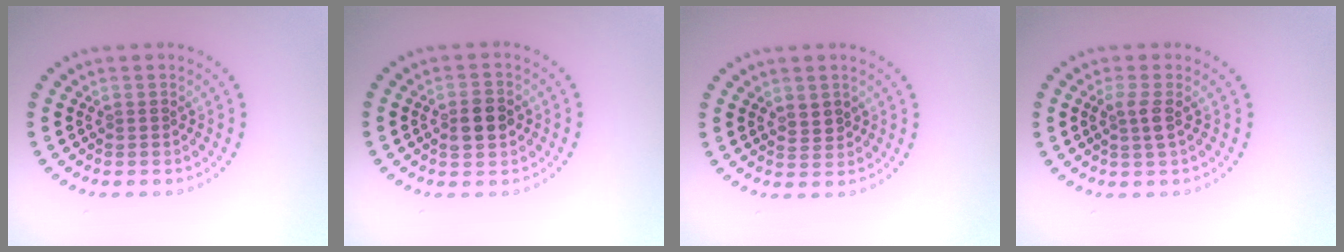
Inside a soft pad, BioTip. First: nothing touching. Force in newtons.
{"total": 2.9, "press": 2.9, "slide": 0.2}
{"total": 1.2, "press": 1.0, "slide": 0.5}
{"total": 1.5, "press": 1.3, "slide": 0.7}